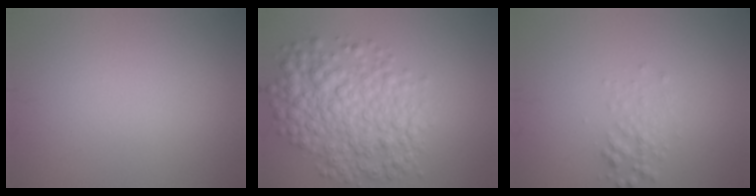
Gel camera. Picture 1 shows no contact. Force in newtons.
{"total": 7.2, "press": 7.2, "slide": 0.1}
{"total": 1.6, "press": 1.6, "slide": 0.0}